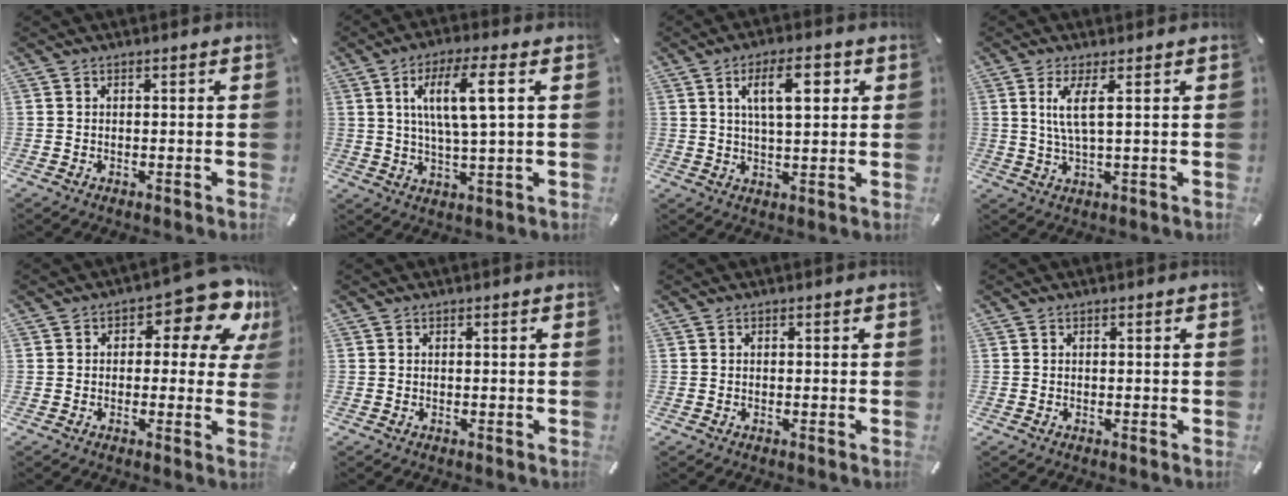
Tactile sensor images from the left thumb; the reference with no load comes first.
{"total": 10.4, "force": [2.9, 1.9, 9.8], "torque": [-0.198, 0.006, 0.043]}
{"total": 10.4, "force": [3.8, 4.0, 8.8], "torque": [-0.147, -0.002, 0.059]}
{"total": 5.9, "force": [1.8, 0.9, 5.6], "torque": [-0.120, -0.005, 0.027]}
{"total": 11.6, "force": [6.1, 5.2, 8.4], "torque": [-0.106, -0.042, 0.103]}
{"total": 0.0}
{"total": 0.0}
{"total": 0.0}